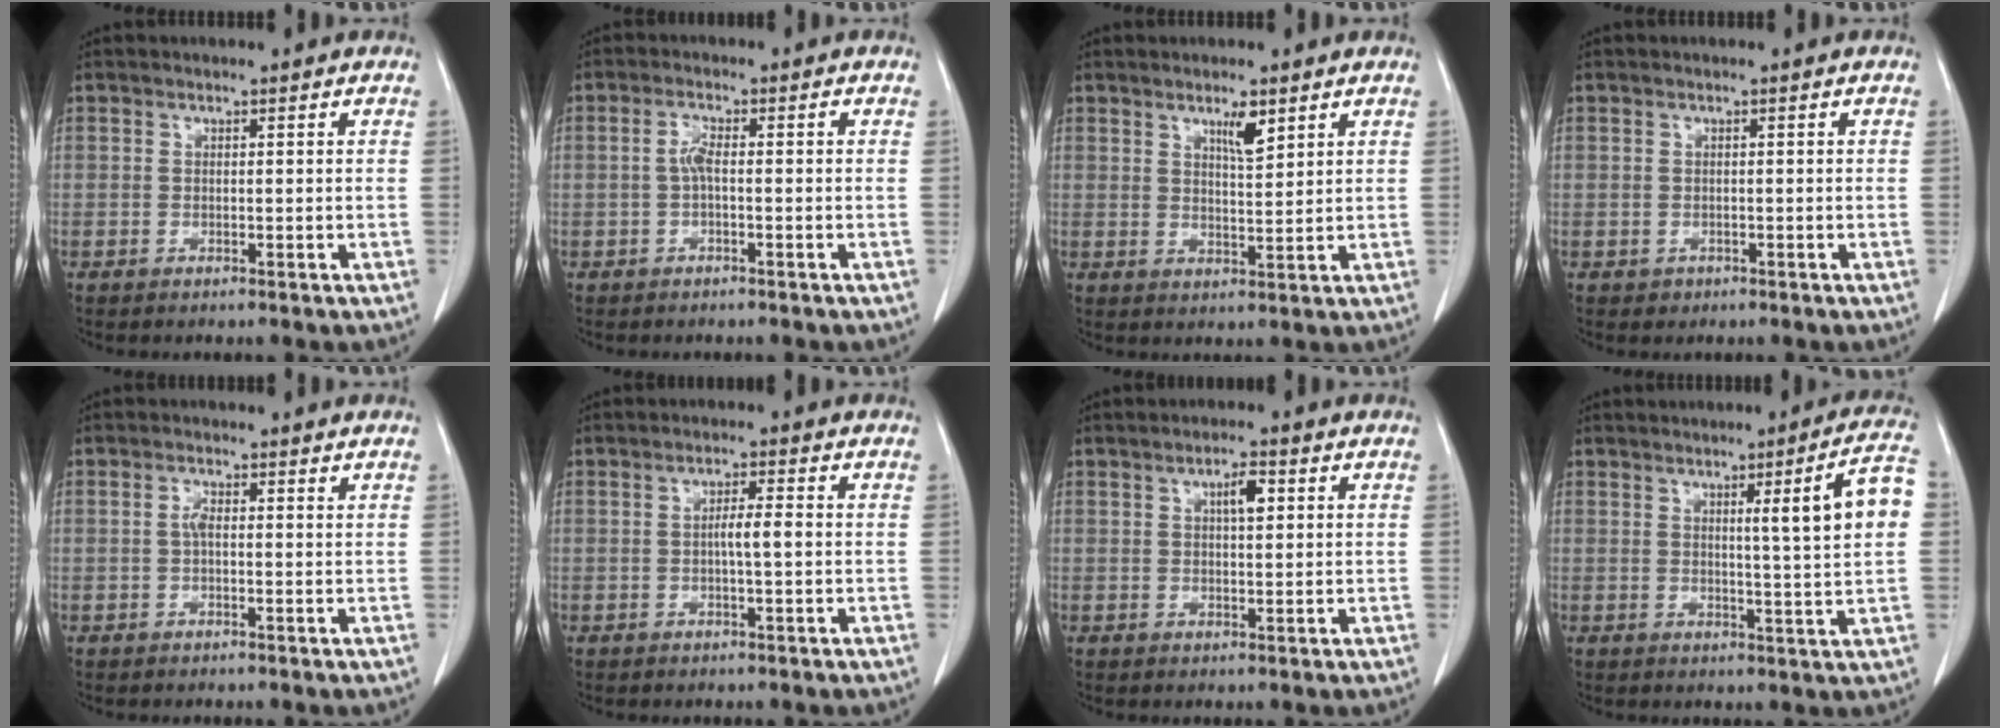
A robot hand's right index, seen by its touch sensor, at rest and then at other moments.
{"total": 2.5, "force": [-0.2, 0.5, 2.5], "torque": [-0.049, 0.009, -0.003]}
{"total": 3.8, "force": [2.4, 0.6, 2.9], "torque": [-0.050, -0.004, 0.043]}
{"total": 1.0, "force": [-0.4, 0.9, 0.0], "torque": [-0.003, 0.003, -0.003]}
{"total": 1.6, "force": [0.4, 0.5, 1.4], "torque": [-0.029, 0.003, 0.007]}
{"total": 2.9, "force": [-0.2, 0.1, 2.9], "torque": [-0.051, 0.001, -0.004]}
{"total": 3.2, "force": [1.1, 0.8, 2.9], "torque": [-0.049, 0.002, 0.018]}
{"total": 9.3, "force": [1.9, -1.1, 9.1], "torque": [-0.123, -0.001, 0.025]}